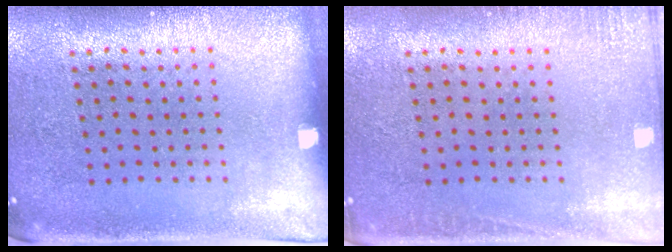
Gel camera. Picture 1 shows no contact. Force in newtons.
{"total": 1.4, "press": 1.4, "slide": 0.4}